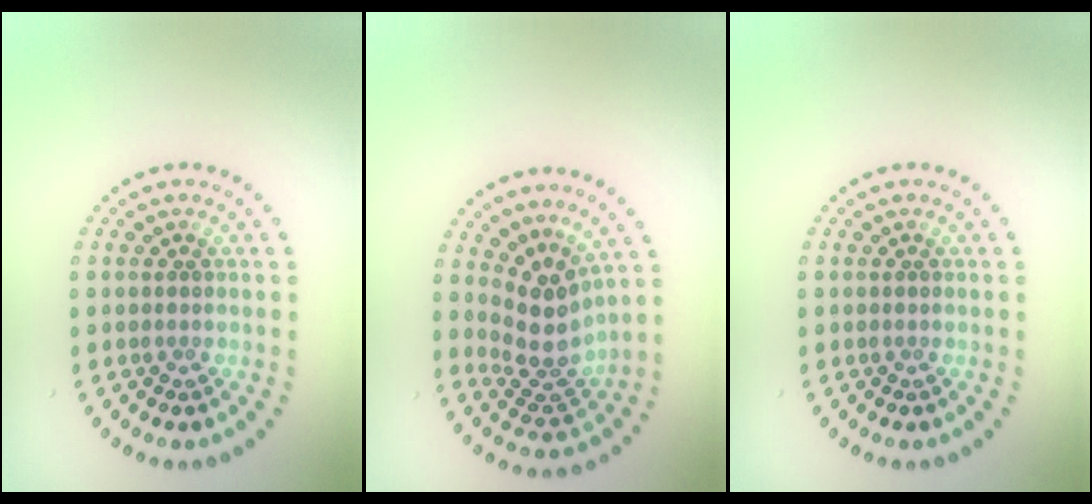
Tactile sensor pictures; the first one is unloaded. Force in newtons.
{"total": 3.8, "press": 2.8, "slide": 2.5}
{"total": 0.0}